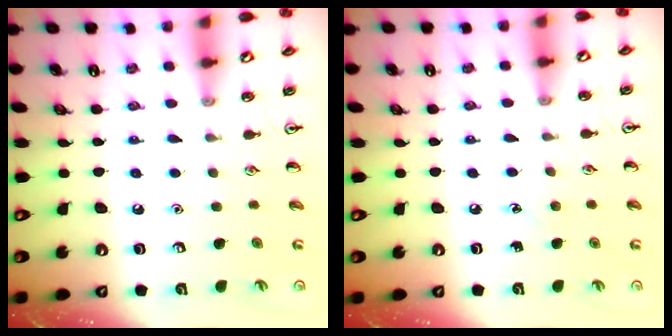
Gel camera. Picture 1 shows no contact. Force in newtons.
{"total": 3.3, "press": 3.1, "slide": 1.2}